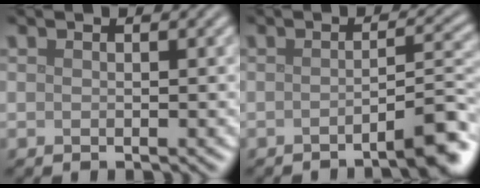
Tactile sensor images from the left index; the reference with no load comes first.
{"total": 4.1, "force": [-2.3, 0.6, 3.4], "torque": [-0.037, 0.014, -0.044]}